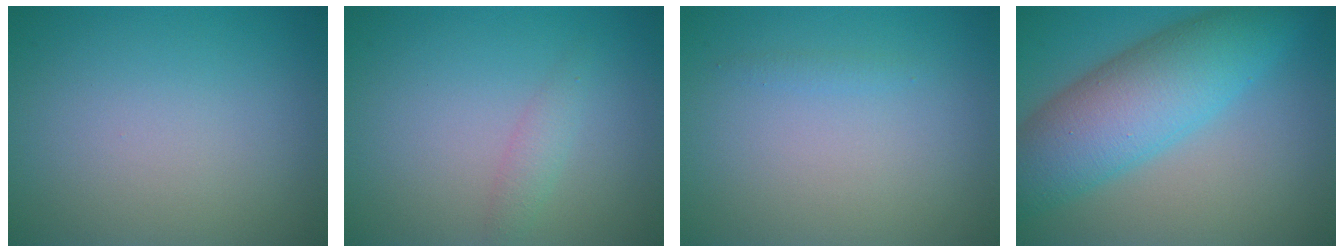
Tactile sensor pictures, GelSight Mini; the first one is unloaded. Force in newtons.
{"total": 1.3, "press": 1.3, "slide": 0.1}
{"total": 0.5, "press": 0.5, "slide": 0.0}
{"total": 9.0, "press": 9.0, "slide": 0.1}